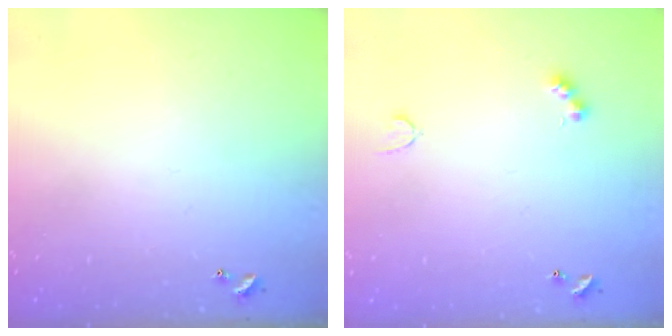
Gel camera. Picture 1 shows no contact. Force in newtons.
{"total": 4.1, "press": 4.1, "slide": 0.6}